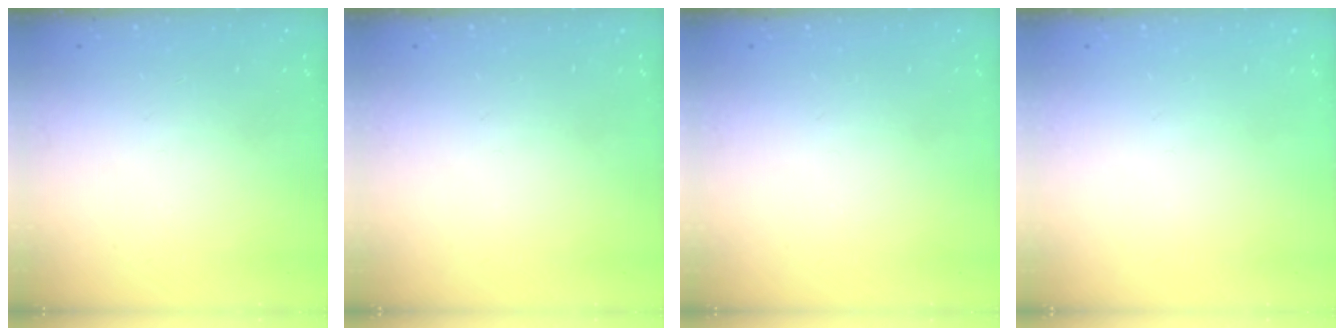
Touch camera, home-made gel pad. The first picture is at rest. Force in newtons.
{"total": 0.0}
{"total": 0.0}
{"total": 0.0}